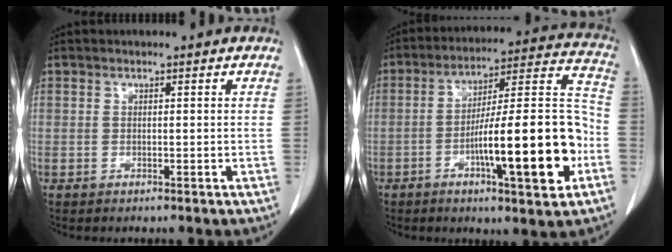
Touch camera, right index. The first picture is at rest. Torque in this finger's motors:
{"motor_torque": [1.66, -0.48, 1.05, 0.17]}